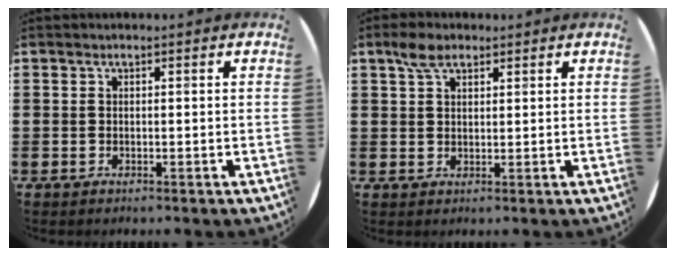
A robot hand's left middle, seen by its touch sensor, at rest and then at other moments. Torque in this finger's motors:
{"motor_torque": [0.28, -0.19, -0.31, -0.04]}